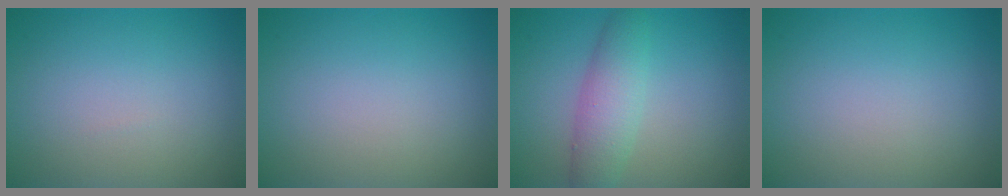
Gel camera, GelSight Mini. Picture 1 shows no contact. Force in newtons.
{"total": 0.0}
{"total": 3.9, "press": 3.9, "slide": 0.0}
{"total": 0.0}